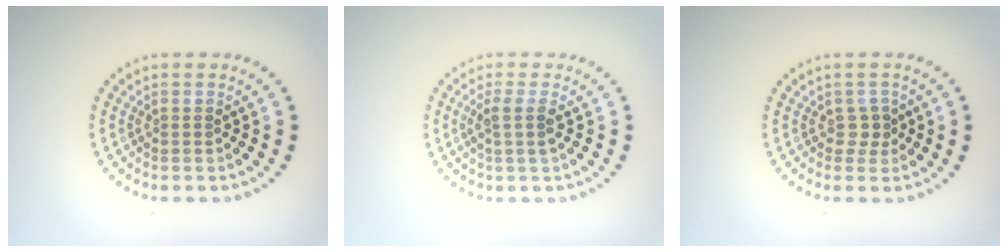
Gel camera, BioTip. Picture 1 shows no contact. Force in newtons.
{"total": 1.9, "press": 1.5, "slide": 1.2}
{"total": 1.2, "press": 0.9, "slide": 0.8}